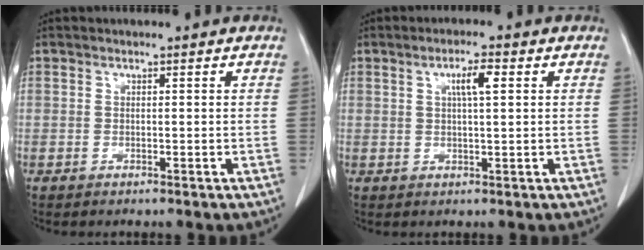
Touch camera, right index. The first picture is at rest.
{"total": 3.7, "force": [1.3, 0.5, 3.5], "torque": [-0.062, 0.003, 0.022]}